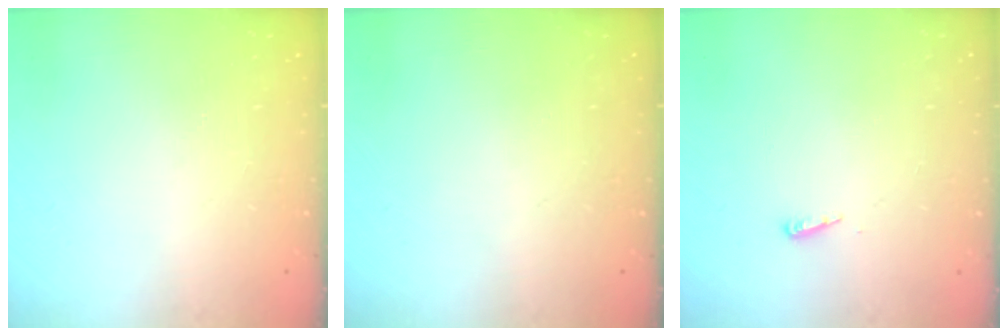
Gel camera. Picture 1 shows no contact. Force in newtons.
{"total": 0.0}
{"total": 3.8, "press": 3.7, "slide": 0.6}